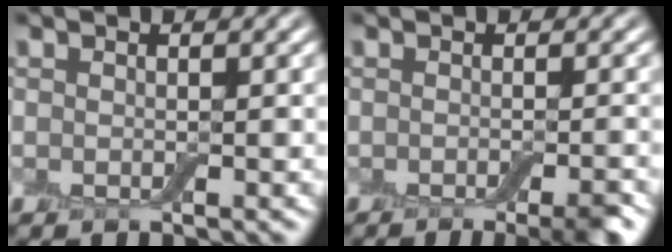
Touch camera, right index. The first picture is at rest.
{"total": 4.4, "force": [-2.6, 1.1, 3.4], "torque": [-0.029, -0.006, -0.032]}